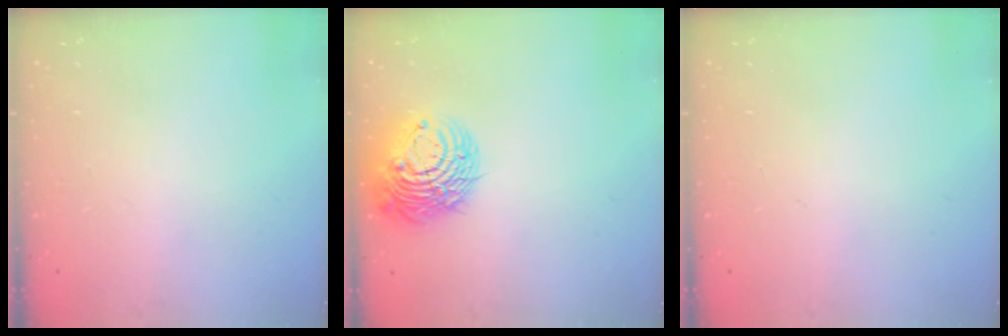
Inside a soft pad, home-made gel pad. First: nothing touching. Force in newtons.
{"total": 13.6, "press": 13.4, "slide": 1.9}
{"total": 0.0}